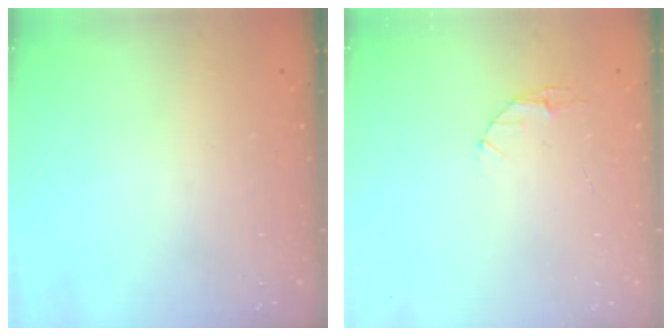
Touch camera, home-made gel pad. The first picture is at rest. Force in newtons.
{"total": 3.1, "press": 3.1, "slide": 0.4}